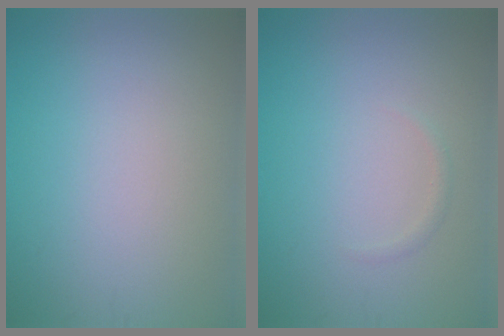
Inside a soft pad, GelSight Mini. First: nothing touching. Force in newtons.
{"total": 0.6, "press": 0.6, "slide": 0.0}